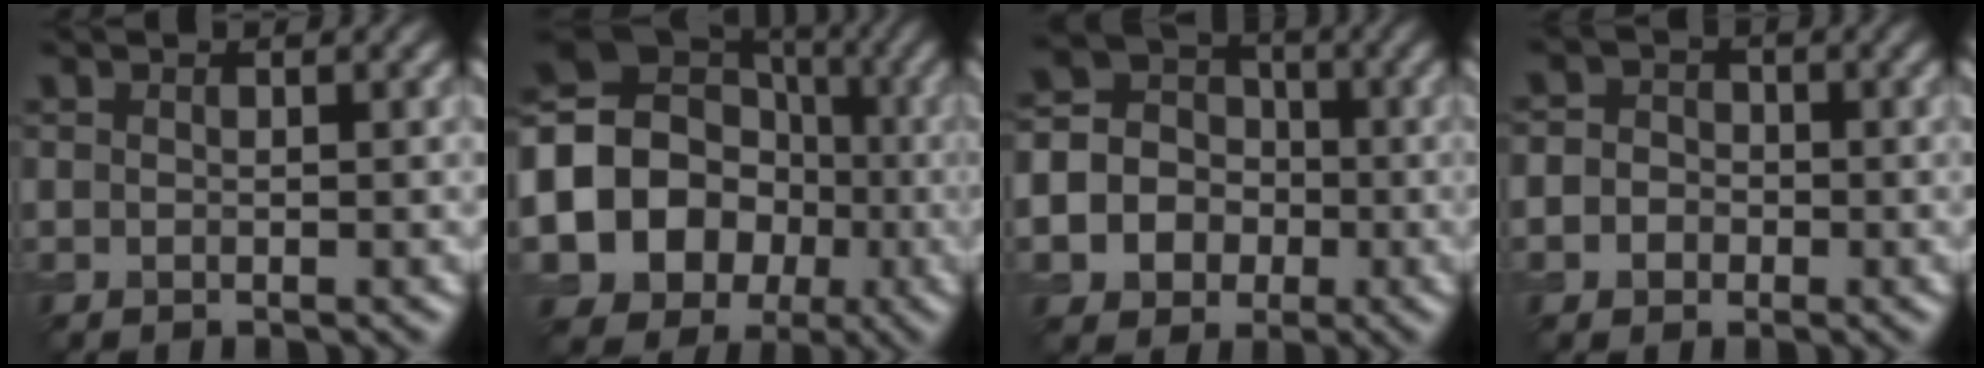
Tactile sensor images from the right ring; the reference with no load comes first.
{"total": 17.3, "force": [-3.3, 15.6, 6.7], "torque": [-0.149, -0.003, -0.077]}
{"total": 10.8, "force": [-3.6, 9.8, 2.8], "torque": [-0.087, -0.019, -0.077]}
{"total": 3.5, "force": [-0.6, 3.3, 1.2], "torque": [0.010, 0.015, -0.040]}